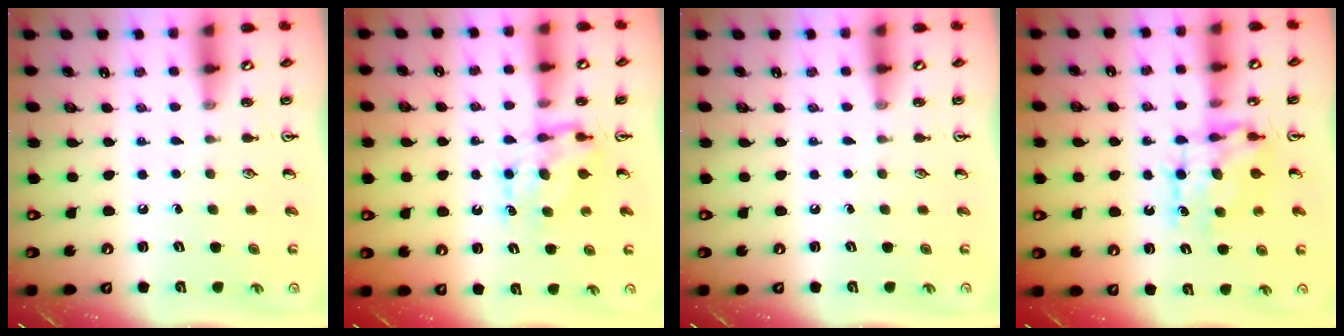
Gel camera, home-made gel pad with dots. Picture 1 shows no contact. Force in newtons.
{"total": 7.1, "press": 7.1, "slide": 0.1}
{"total": 0.0}
{"total": 8.3, "press": 8.2, "slide": 0.8}